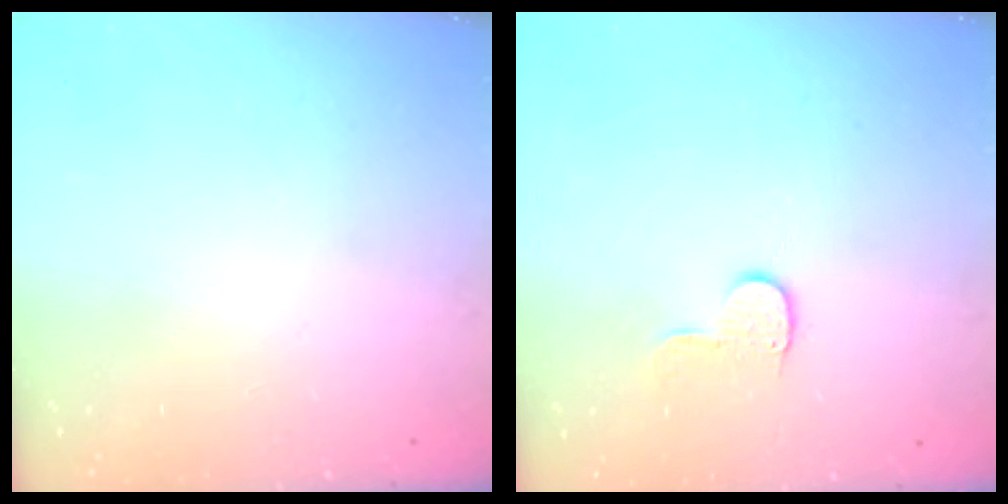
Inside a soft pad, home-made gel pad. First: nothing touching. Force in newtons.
{"total": 6.0, "press": 6.0, "slide": 0.6}